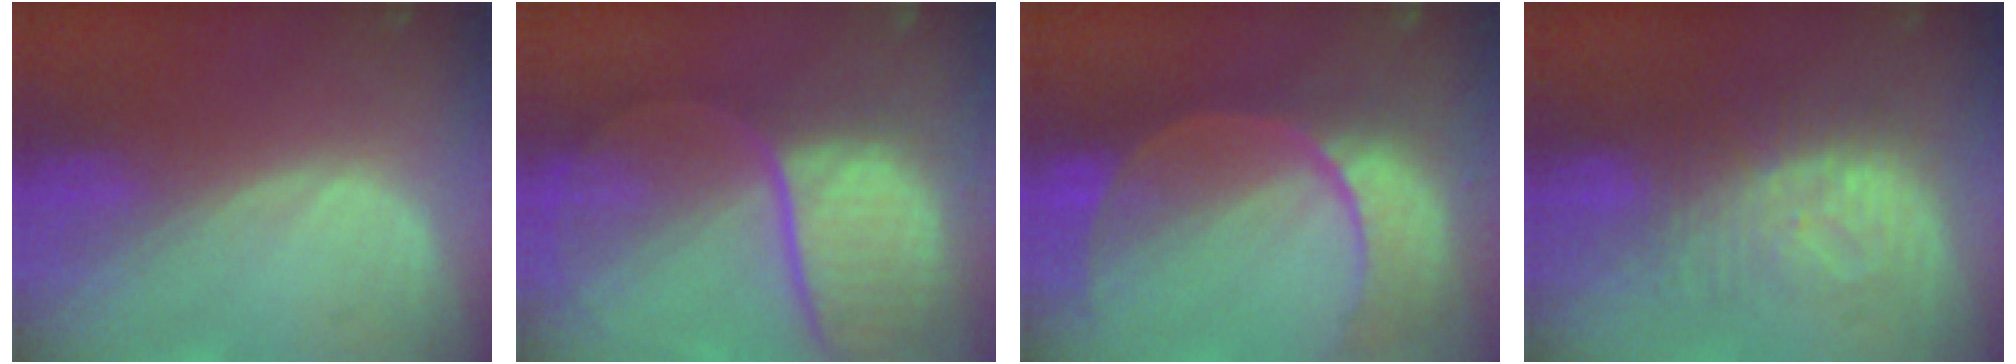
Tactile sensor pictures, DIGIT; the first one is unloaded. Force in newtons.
{"total": 12.1, "press": 10.0, "slide": 6.8}
{"total": 11.1, "press": 9.3, "slide": 6.0}
{"total": 8.2, "press": 7.9, "slide": 2.1}